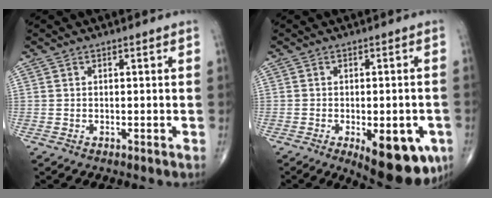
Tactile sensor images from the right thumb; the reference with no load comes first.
{"total": 14.0, "force": [-5.5, 5.8, 11.5], "torque": [-0.113, 0.000, -0.058]}